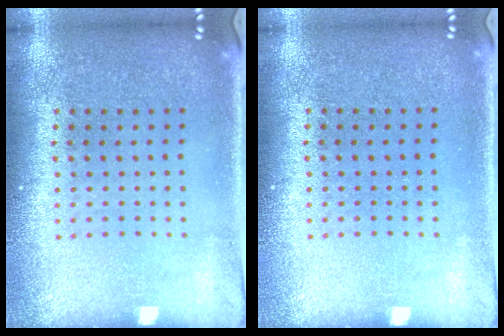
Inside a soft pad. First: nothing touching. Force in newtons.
{"total": 0.0}